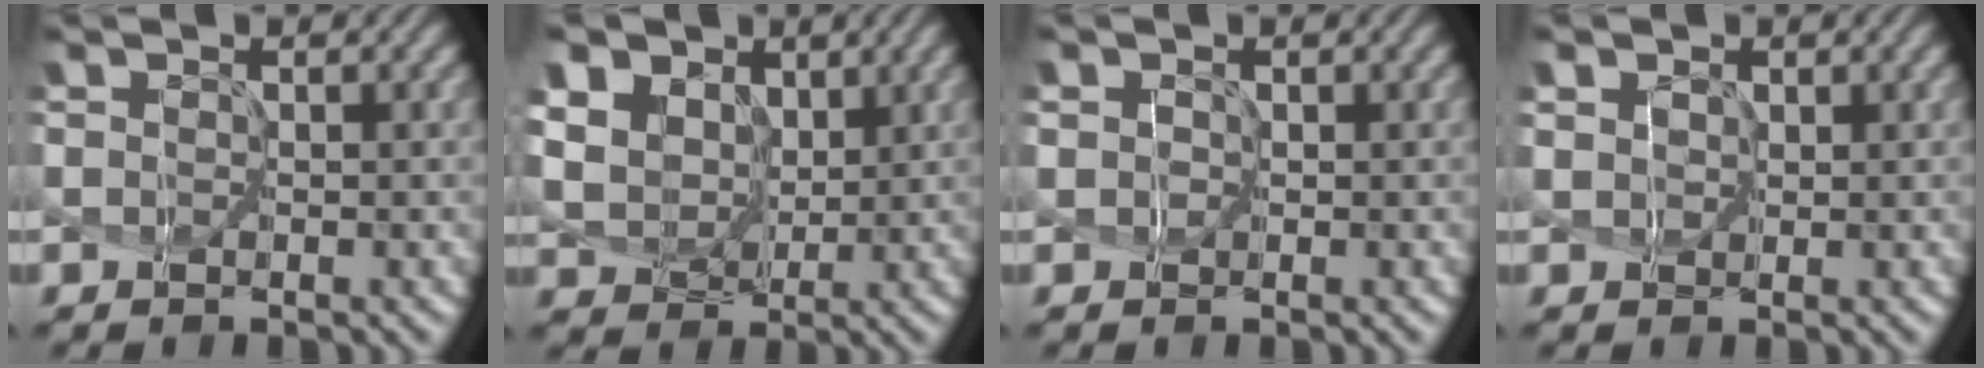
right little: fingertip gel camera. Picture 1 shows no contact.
{"total": 12.9, "force": [6.5, 9.5, 5.9], "torque": [-0.180, 0.031, 0.129]}
{"total": 1.8, "force": [0.8, 1.4, 0.9], "torque": [0.002, 0.019, -0.012]}
{"total": 3.6, "force": [1.8, 2.6, 1.7], "torque": [-0.030, 0.022, 0.009]}